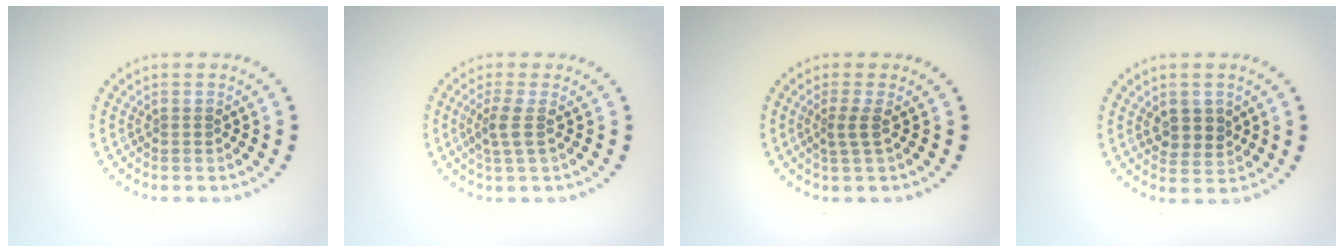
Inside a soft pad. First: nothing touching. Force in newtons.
{"total": 2.1, "press": 1.6, "slide": 1.3}
{"total": 1.7, "press": 1.1, "slide": 1.2}
{"total": 2.6, "press": 2.4, "slide": 1.0}